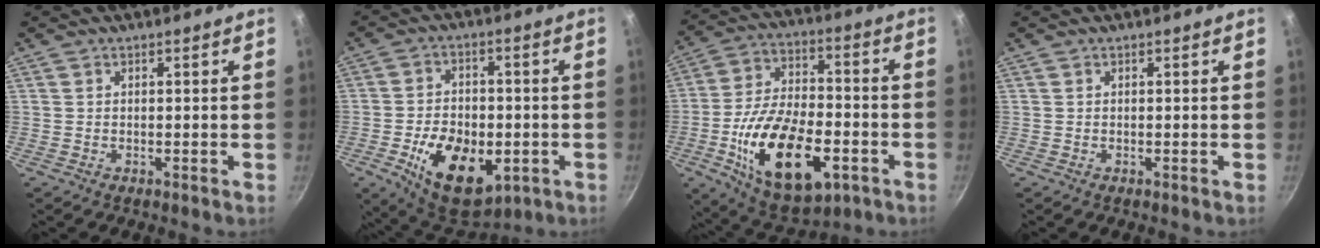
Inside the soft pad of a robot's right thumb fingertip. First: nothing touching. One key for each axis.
{"total": 16.6, "fx": -5.1, "fy": 10.2, "fz": 12.1, "tx": -0.169, "ty": 0.011, "tz": -0.069}
{"total": 22.8, "fx": -7.5, "fy": 11.9, "fz": 18.0, "tx": -0.300, "ty": 0.024, "tz": -0.117}
{"total": 0.0}